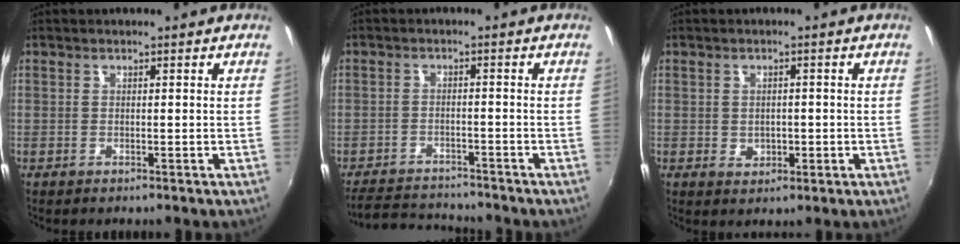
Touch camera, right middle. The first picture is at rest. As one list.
[{"total": 7.6, "force": [-7.3, 2.0, 1.3], "torque": [-0.052, 0.013, -0.119]}, {"total": 3.2, "force": [-0.5, 2.6, 1.8], "torque": [-0.031, -0.002, -0.006]}]